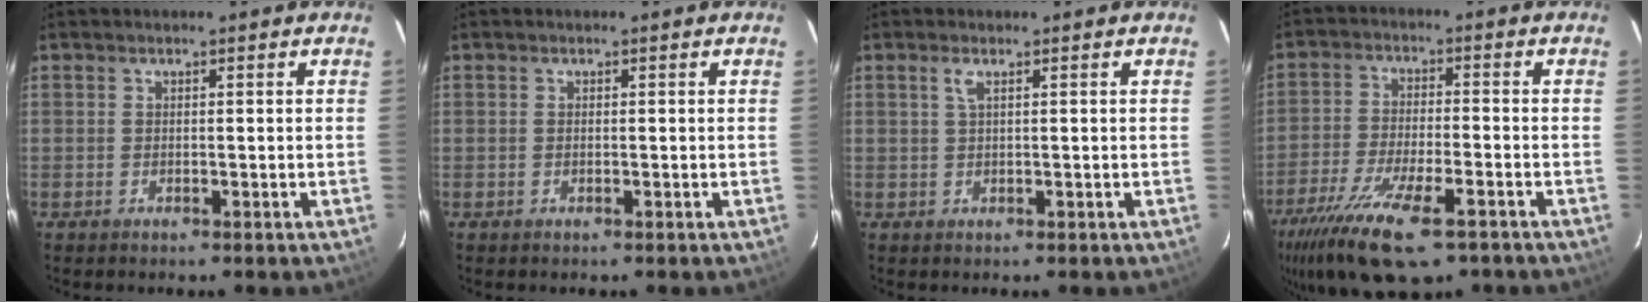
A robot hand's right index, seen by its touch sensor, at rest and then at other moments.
{"total": 0.0}
{"total": 1.3, "force": [0.6, 0.1, 1.2], "torque": [-0.026, 0.003, 0.012]}
{"total": 15.8, "force": [-10.2, 5.0, 10.9], "torque": [-0.233, -0.044, -0.183]}